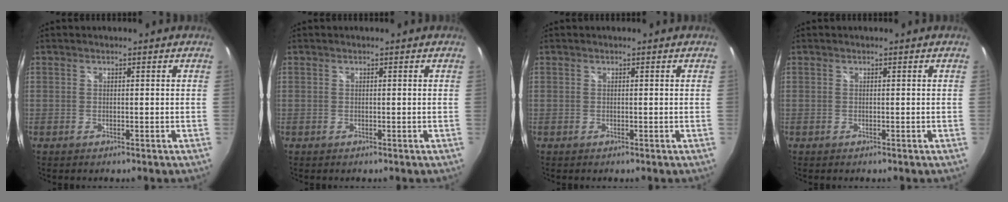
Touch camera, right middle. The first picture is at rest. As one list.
[{"total": 0.0}, {"total": 0.0}, {"total": 0.0}]